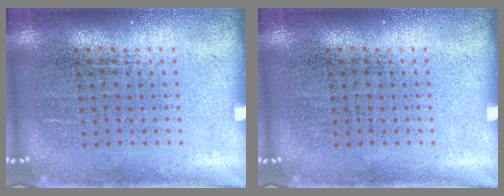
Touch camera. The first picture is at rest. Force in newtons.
{"total": 0.0}